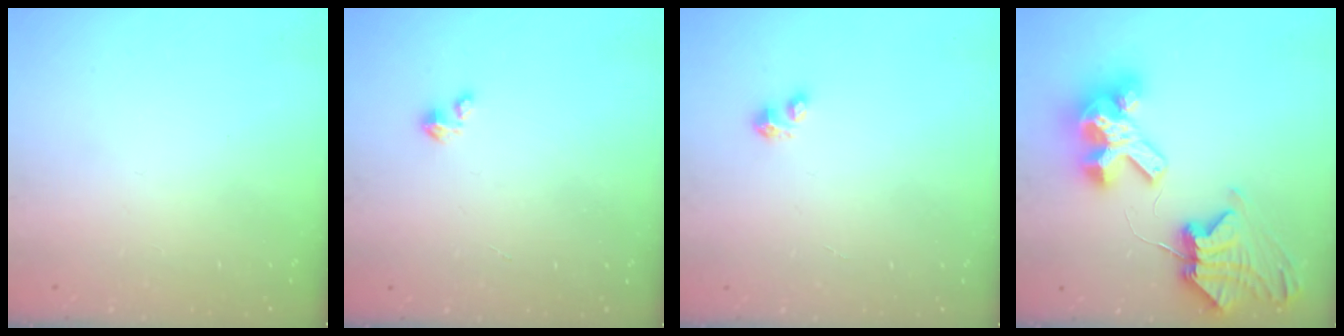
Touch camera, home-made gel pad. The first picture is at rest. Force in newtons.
{"total": 1.4, "press": 1.4, "slide": 0.2}
{"total": 2.8, "press": 2.8, "slide": 0.4}
{"total": 11.3, "press": 11.2, "slide": 1.5}